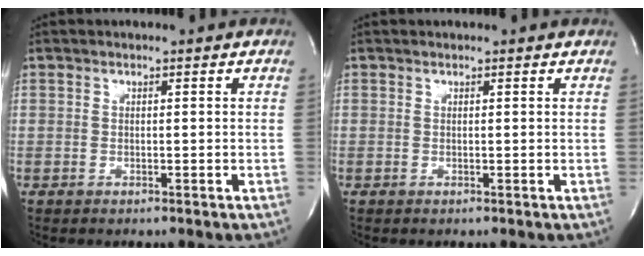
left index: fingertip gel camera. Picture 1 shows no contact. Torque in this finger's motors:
{"motor_torque": [-0.24, 0.19, 0.06, 0.00]}